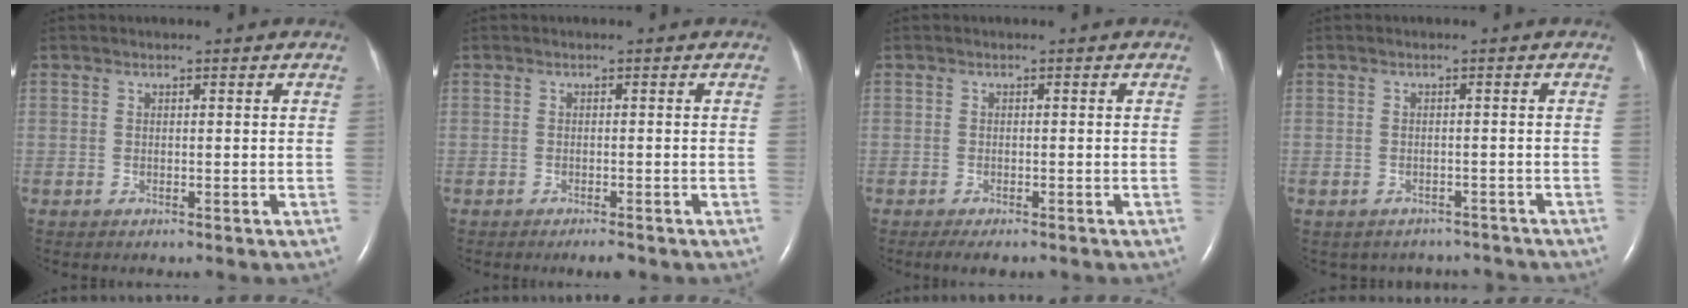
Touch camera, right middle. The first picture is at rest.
{"total": 1.7, "force": [-1.3, 0.2, 1.0], "torque": [-0.018, -0.004, -0.017]}
{"total": 3.8, "force": [-2.9, 1.1, 2.2], "torque": [-0.029, -0.009, -0.038]}
{"total": 5.7, "force": [-5.1, 2.6, 0.1], "torque": [0.000, 0.015, -0.052]}